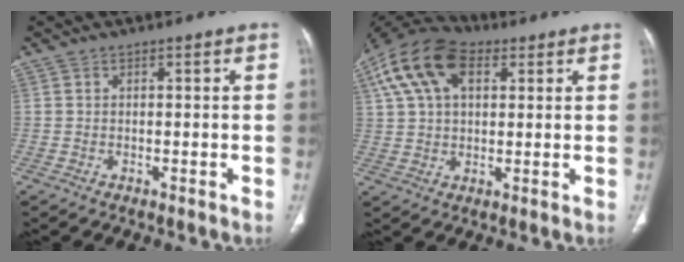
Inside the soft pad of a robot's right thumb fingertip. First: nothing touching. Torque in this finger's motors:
{"motor_torque": [-0.55, 1.25, 1.21, 0.07, 0.15]}